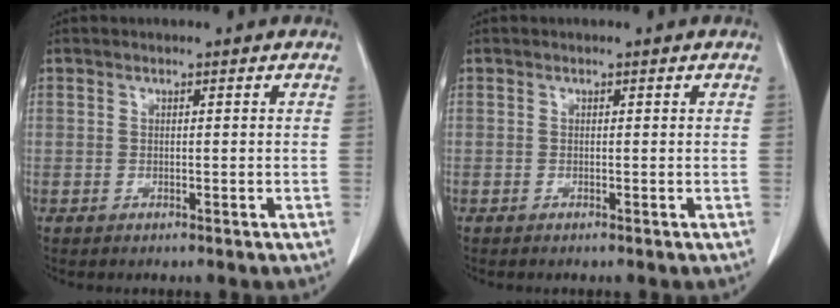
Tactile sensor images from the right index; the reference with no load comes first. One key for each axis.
{"total": 0.0}